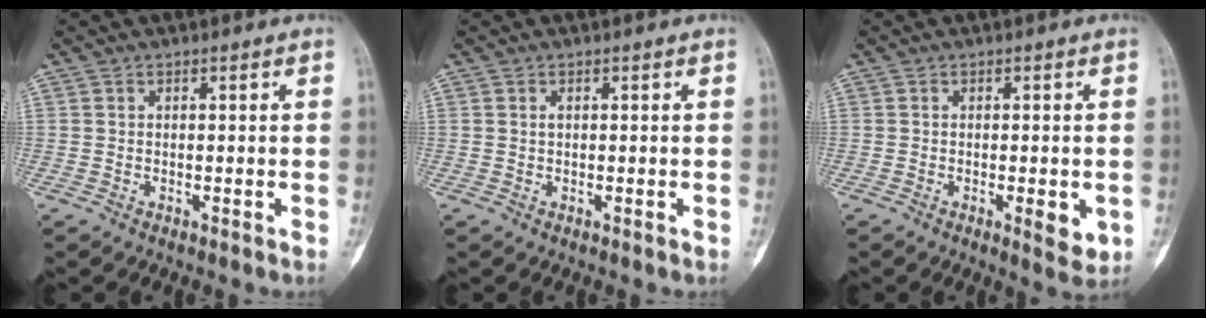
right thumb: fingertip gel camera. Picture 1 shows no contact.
{"total": 0.6, "force": [0.2, 0.4, 0.5], "torque": [-0.010, 0.002, 0.004]}
{"total": 4.6, "force": [-1.1, 1.6, 4.2], "torque": [-0.045, -0.007, -0.011]}